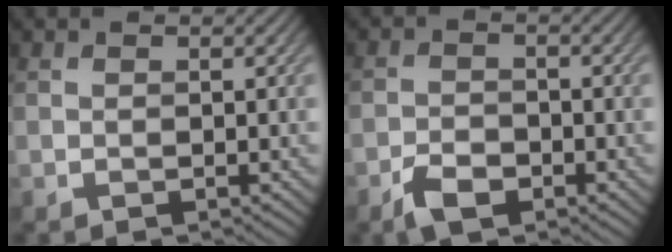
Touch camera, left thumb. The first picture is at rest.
{"total": 3.7, "force": [-2.4, 1.9, 2.1], "torque": [-0.041, -0.002, -0.050]}